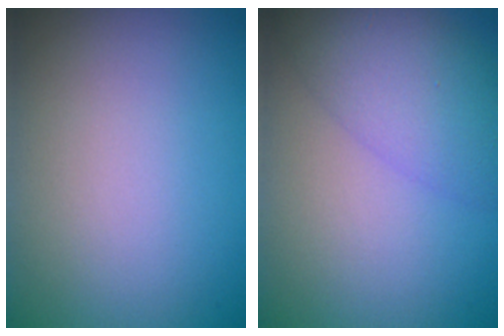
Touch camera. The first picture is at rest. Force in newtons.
{"total": 5.6, "press": 5.6, "slide": 0.2}